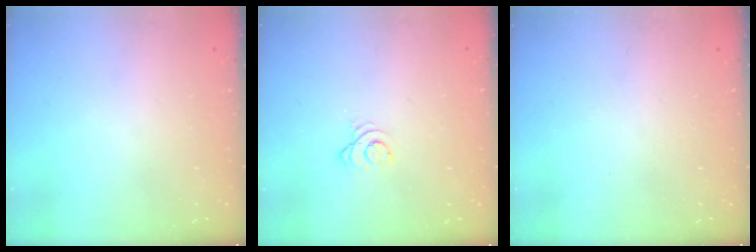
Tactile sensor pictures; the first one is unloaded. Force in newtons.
{"total": 2.8, "press": 2.8, "slide": 0.3}
{"total": 0.0}